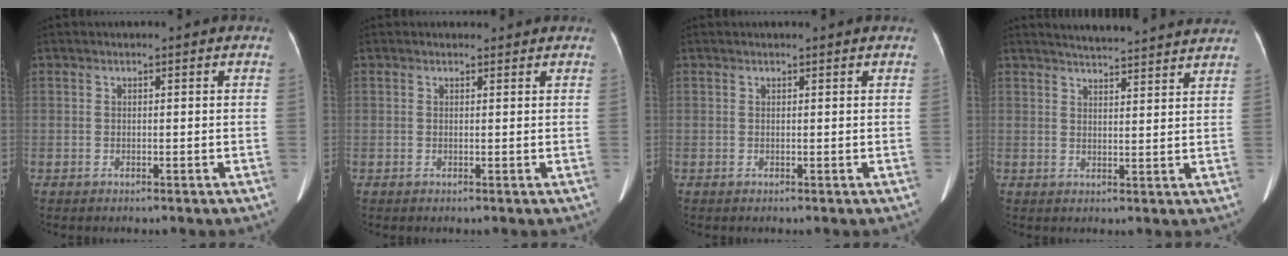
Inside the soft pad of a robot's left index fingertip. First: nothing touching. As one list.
[{"total": 1.3, "force": [1.2, 0.4, 0.1], "torque": [-0.008, 0.005, 0.018]}, {"total": 1.9, "force": [1.7, 0.0, 0.7], "torque": [-0.009, 0.014, 0.022]}, {"total": 13.2, "force": [12.6, 0.3, 4.1], "torque": [-0.060, 0.002, 0.153]}]